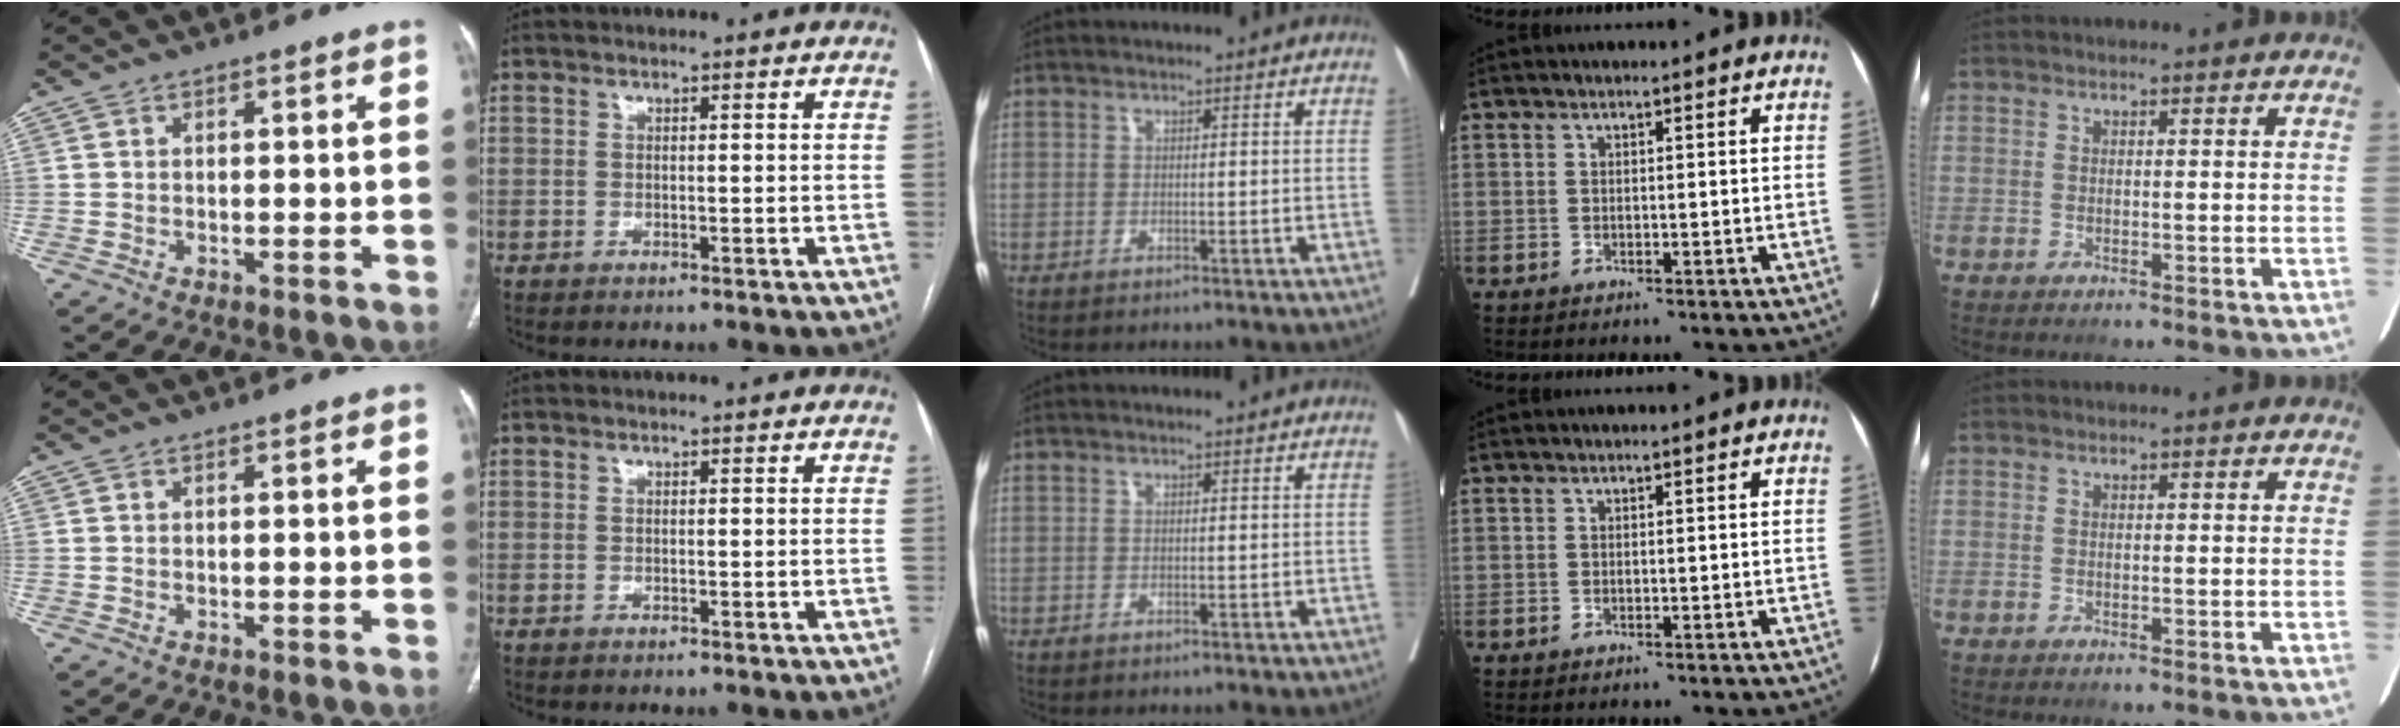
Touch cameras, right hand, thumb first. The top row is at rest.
{}